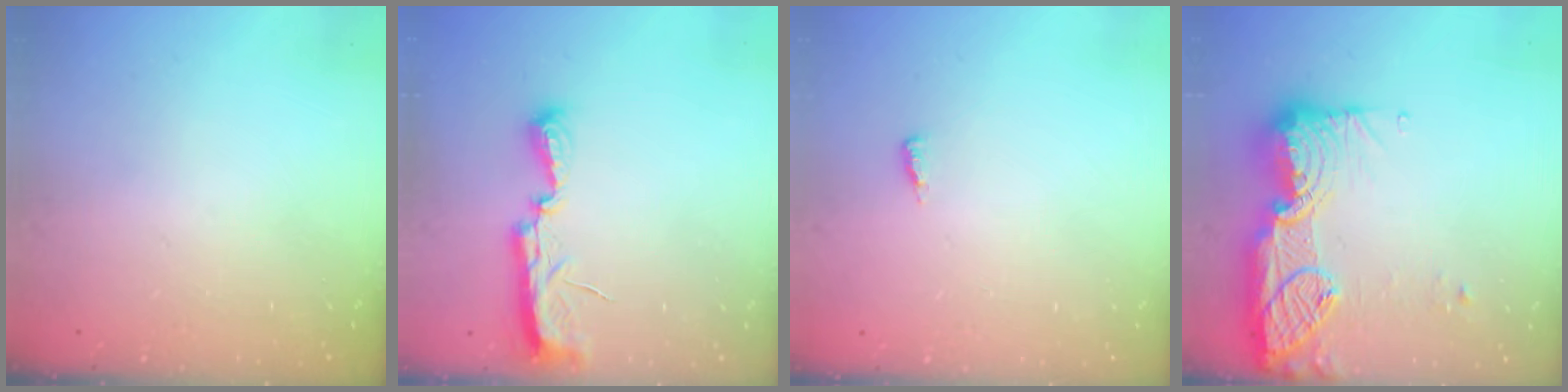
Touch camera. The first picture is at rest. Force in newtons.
{"total": 7.4, "press": 7.3, "slide": 0.6}
{"total": 3.7, "press": 3.7, "slide": 0.5}
{"total": 21.5, "press": 20.4, "slide": 6.7}